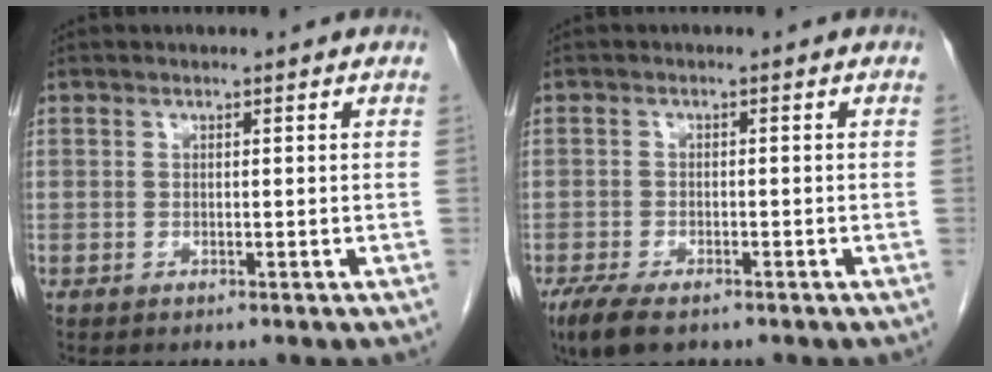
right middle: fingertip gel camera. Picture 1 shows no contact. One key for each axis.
{"total": 6.1, "fx": -4.3, "fy": 2.2, "fz": 3.7, "tx": -0.069, "ty": -0.013, "tz": -0.069}